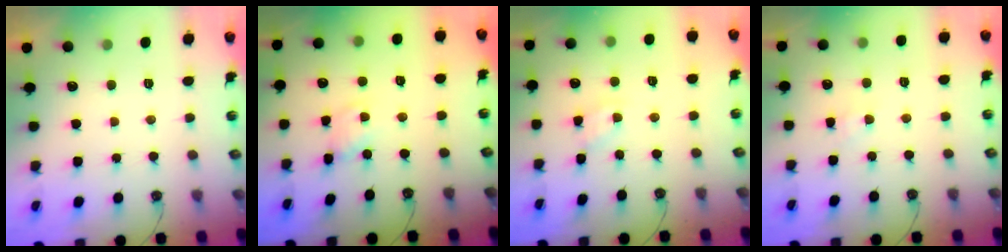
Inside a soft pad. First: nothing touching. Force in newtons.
{"total": 1.6, "press": 1.6, "slide": 0.2}
{"total": 2.7, "press": 2.7, "slide": 0.3}
{"total": 3.1, "press": 3.0, "slide": 0.4}